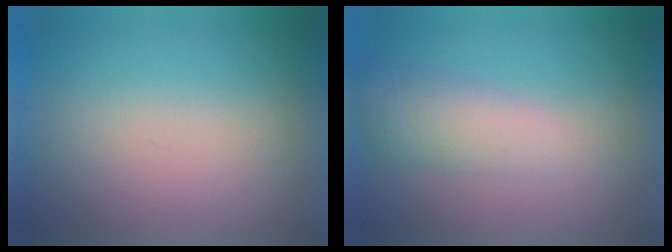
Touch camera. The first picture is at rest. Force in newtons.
{"total": 2.0}